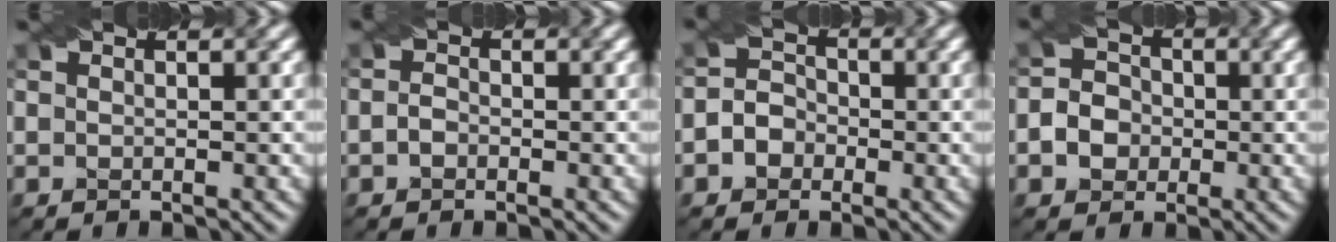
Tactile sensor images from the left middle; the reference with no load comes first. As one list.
[{"total": 1.0, "force": [-0.7, 0.5, 0.5], "torque": [-0.013, 0.003, -0.015]}, {"total": 2.9, "force": [-1.3, 2.3, 1.1], "torque": [0.001, 0.005, -0.028]}, {"total": 3.9, "force": [-1.2, 3.4, 1.5], "torque": [-0.014, 0.009, -0.033]}]